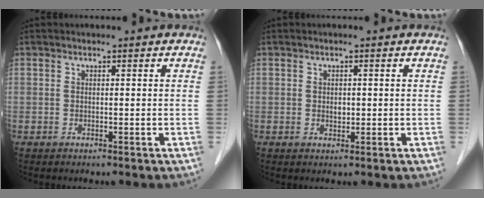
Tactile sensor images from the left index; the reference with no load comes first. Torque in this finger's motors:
{"motor_torque": [0.30, 0.06, 0.15, 0.02]}